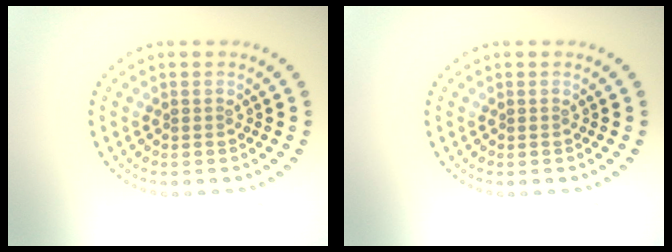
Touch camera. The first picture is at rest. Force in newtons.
{"total": 0.0}